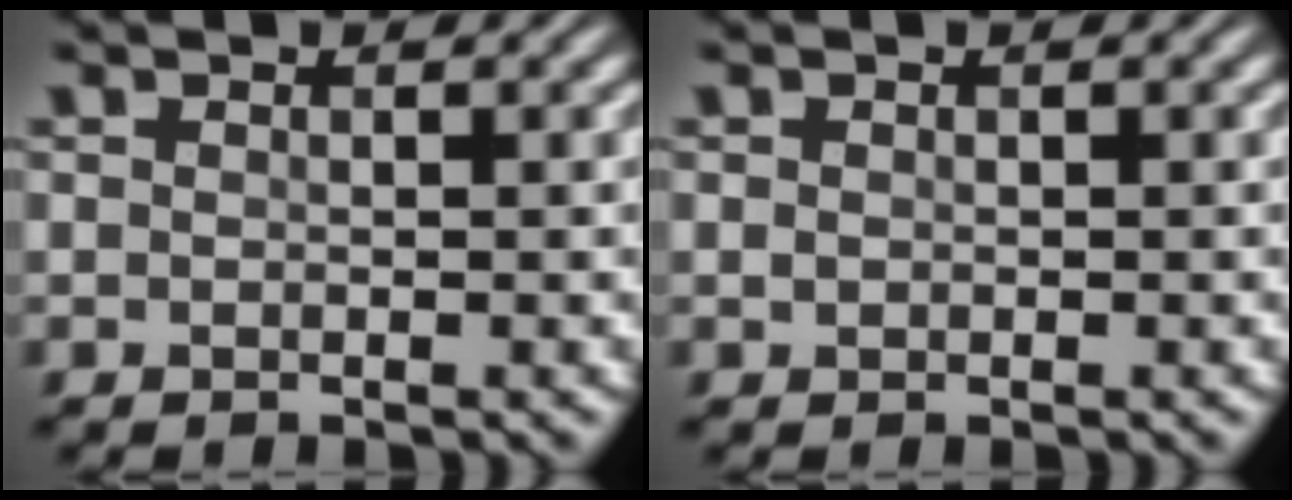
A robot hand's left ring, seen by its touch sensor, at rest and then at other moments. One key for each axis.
{"total": 0.6, "fx": -0.3, "fy": 0.5, "fz": 0.1, "tx": -0.001, "ty": 0.005, "tz": 0.002}